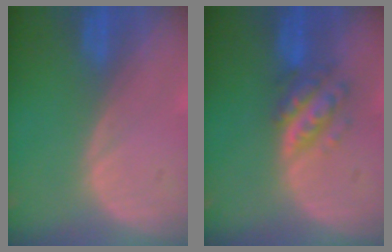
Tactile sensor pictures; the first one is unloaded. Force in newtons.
{"total": 5.6, "press": 5.2, "slide": 2.1}